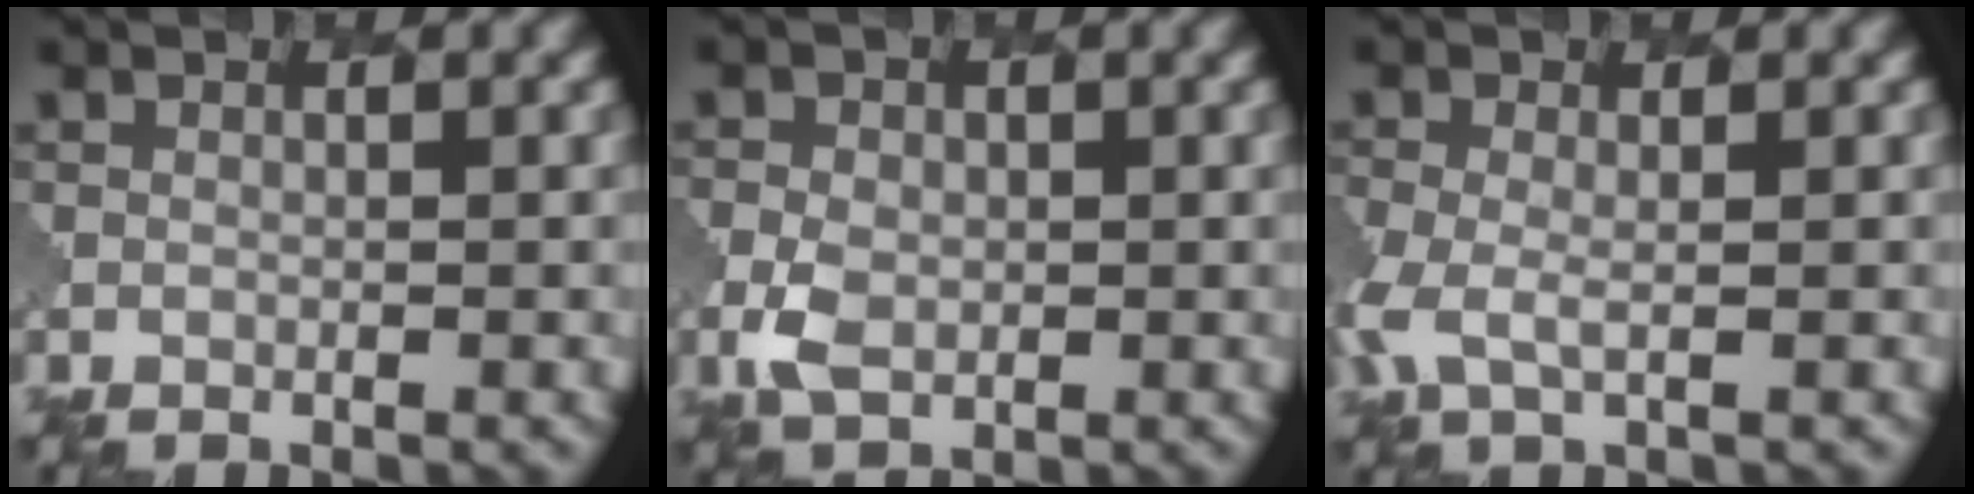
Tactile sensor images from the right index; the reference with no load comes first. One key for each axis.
{"total": 3.1, "fx": -0.6, "fy": 2.4, "fz": 1.9, "tx": -0.045, "ty": -0.005, "tz": -0.014}
{"total": 2.9, "fx": -0.6, "fy": 1.6, "fz": 2.3, "tx": -0.070, "ty": -0.007, "tz": -0.015}